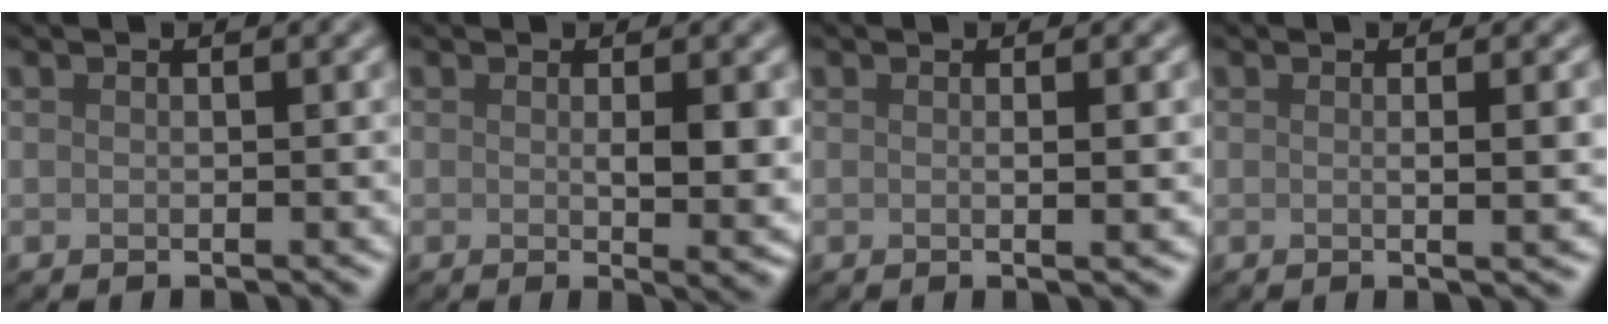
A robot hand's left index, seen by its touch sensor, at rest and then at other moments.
{"total": 3.8, "force": [0.1, 0.7, 3.7], "torque": [-0.052, -0.008, 0.006]}
{"total": 2.3, "force": [0.1, 0.7, 2.2], "torque": [-0.028, 0.002, -0.006]}
{"total": 3.6, "force": [0.1, 1.0, 3.4], "torque": [-0.037, 0.003, -0.004]}